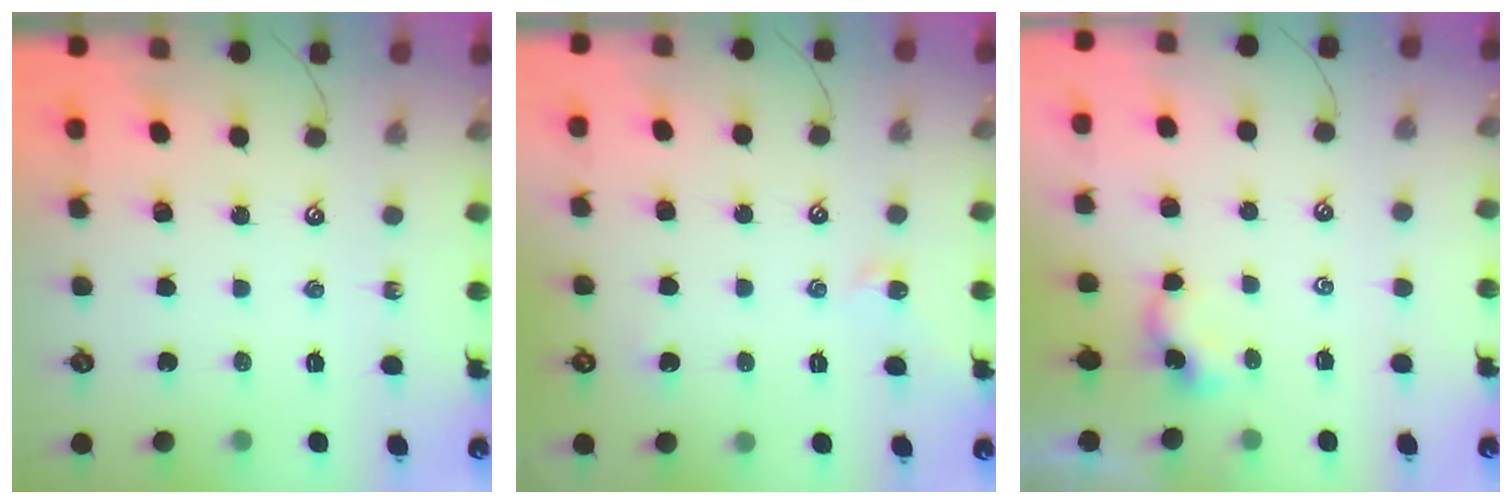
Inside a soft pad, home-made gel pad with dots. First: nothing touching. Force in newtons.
{"total": 1.1, "press": 1.0, "slide": 0.4}
{"total": 2.8, "press": 2.8, "slide": 0.0}